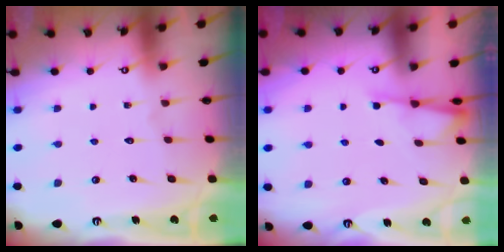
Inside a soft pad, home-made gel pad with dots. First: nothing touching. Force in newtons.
{"total": 2.4, "press": 2.4, "slide": 0.4}